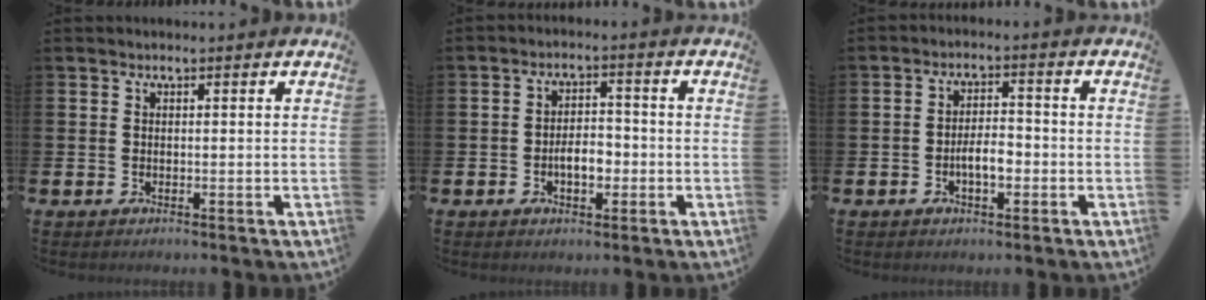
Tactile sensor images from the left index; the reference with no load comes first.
{"total": 3.9, "force": [-1.1, 2.1, 3.1], "torque": [-0.049, 0.004, -0.025]}
{"total": 3.6, "force": [-1.2, 1.5, 3.1], "torque": [-0.053, 0.008, -0.025]}